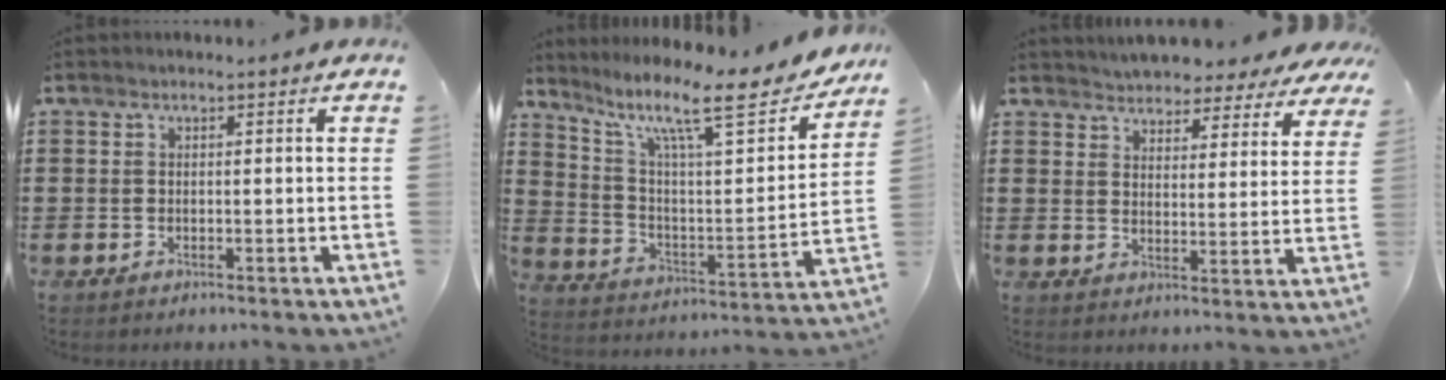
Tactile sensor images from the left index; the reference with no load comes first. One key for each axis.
{"total": 13.0, "fx": 9.6, "fy": 2.6, "fz": 8.4, "tx": -0.167, "ty": -0.058, "tz": 0.149}
{"total": 4.1, "fx": 4.0, "fy": 0.7, "fz": -0.5, "tx": -0.016, "ty": -0.022, "tz": 0.070}